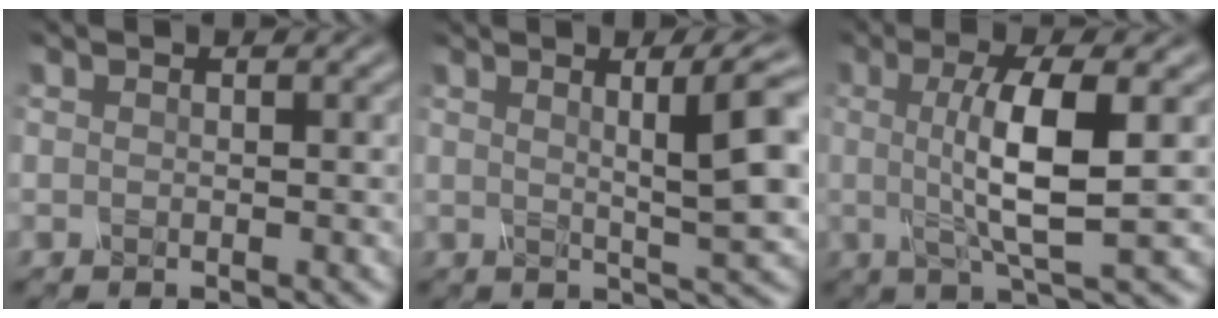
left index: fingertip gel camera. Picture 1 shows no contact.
{"total": 9.1, "force": [2.2, 1.7, 8.7], "torque": [-0.097, 0.021, 0.031]}
{"total": 6.7, "force": [0.2, 1.5, 6.5], "torque": [-0.114, 0.001, 0.002]}